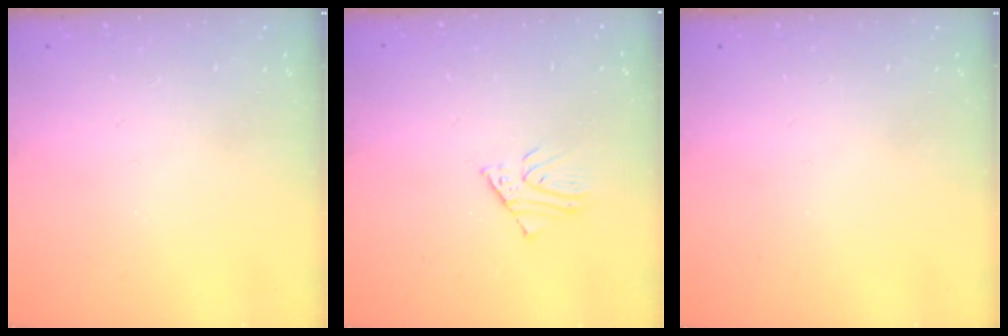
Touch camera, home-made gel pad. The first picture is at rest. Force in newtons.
{"total": 2.5, "press": 2.5, "slide": 0.1}
{"total": 0.0}